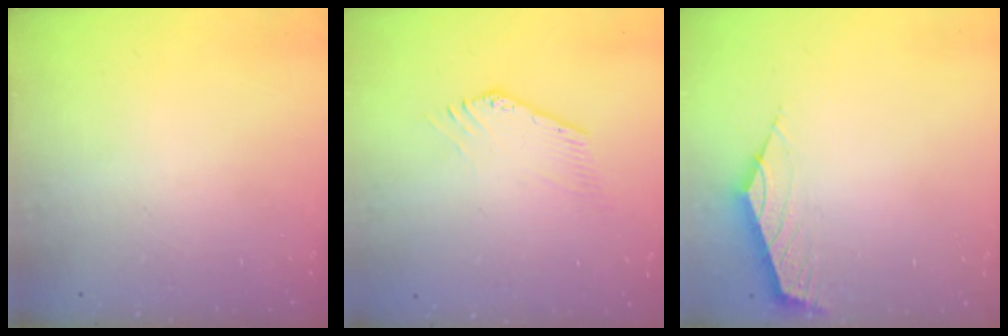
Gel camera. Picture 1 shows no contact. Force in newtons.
{"total": 1.4, "press": 1.4, "slide": 0.4}
{"total": 2.3, "press": 2.3, "slide": 0.6}